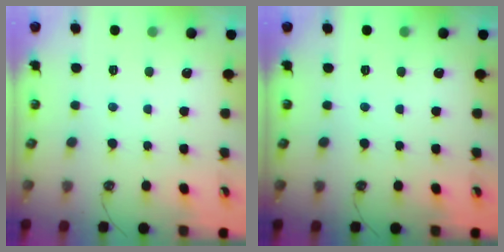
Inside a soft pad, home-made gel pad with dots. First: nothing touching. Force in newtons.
{"total": 0.0}